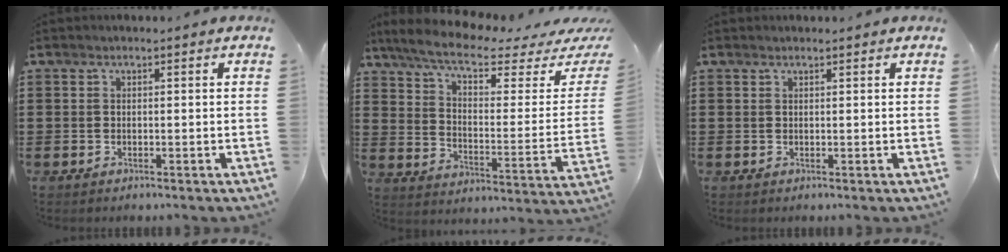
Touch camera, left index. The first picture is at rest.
{"total": 7.9, "force": [5.9, 1.2, 5.1], "torque": [-0.115, -0.037, 0.097]}
{"total": 0.0}